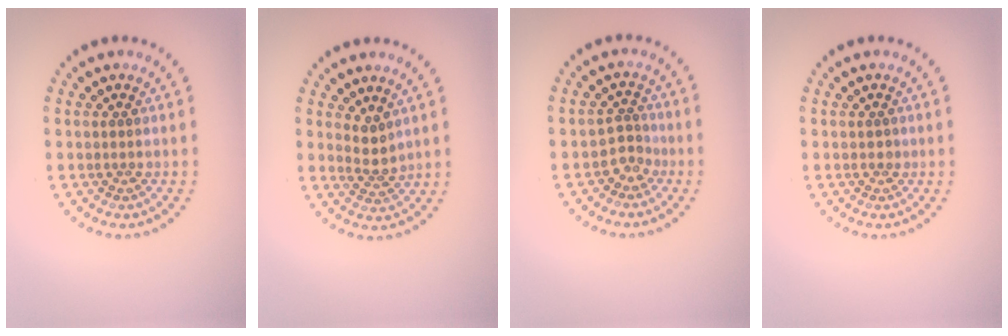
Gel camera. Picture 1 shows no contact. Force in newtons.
{"total": 1.9, "press": 1.4, "slide": 1.2}
{"total": 1.8, "press": 1.3, "slide": 1.3}
{"total": 0.5, "press": 0.4, "slide": 0.4}